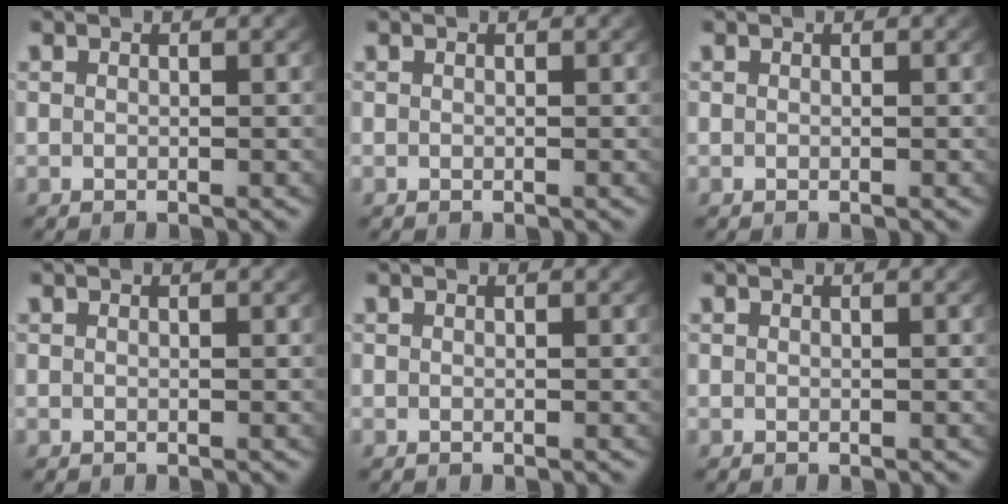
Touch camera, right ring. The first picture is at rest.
{"total": 0.0}
{"total": 0.0}
{"total": 0.0}
{"total": 0.0}
{"total": 0.0}